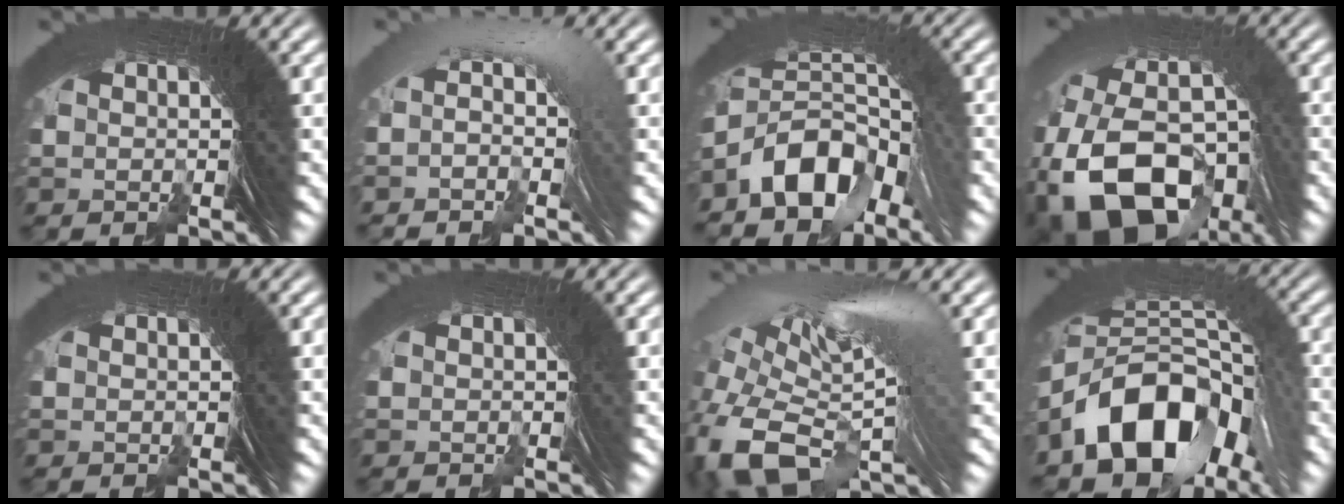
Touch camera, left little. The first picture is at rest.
{"total": 2.8, "force": [0.1, 1.0, 2.7], "torque": [-0.021, 0.026, -0.012]}
{"total": 7.9, "force": [0.0, 4.4, 6.6], "torque": [-0.137, -0.011, 0.005]}
{"total": 14.6, "force": [-3.8, 9.8, 10.1], "torque": [-0.204, -0.054, -0.043]}
{"total": 0.0}
{"total": 0.6, "force": [-0.4, -0.2, -0.4], "torque": [0.011, 0.006, -0.009]}
{"total": 7.9, "force": [-1.7, 4.6, 6.2], "torque": [-0.130, -0.022, -0.014]}
{"total": 12.0, "force": [0.8, 6.4, 10.2], "torque": [-0.185, 0.001, 0.012]}